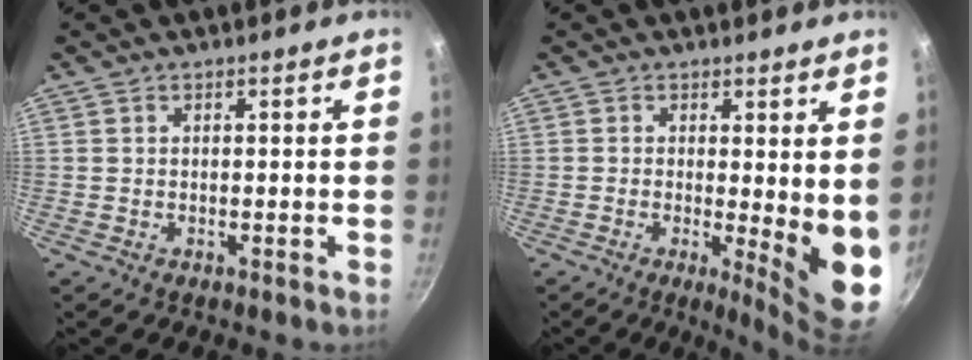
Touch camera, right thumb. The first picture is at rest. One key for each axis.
{"total": 9.5, "fx": -0.1, "fy": 2.3, "fz": 9.2, "tx": -0.111, "ty": -0.028, "tz": 0.001}